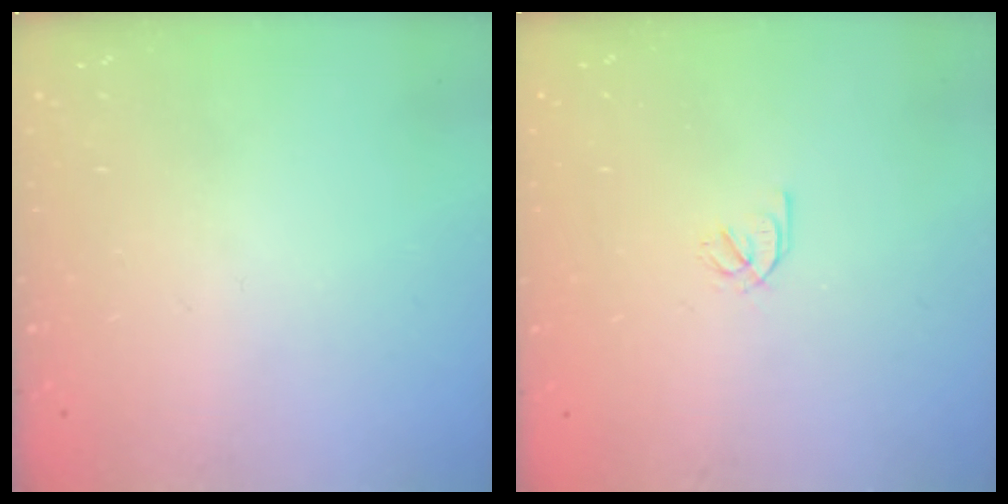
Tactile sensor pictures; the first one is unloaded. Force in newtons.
{"total": 2.1, "press": 1.9, "slide": 0.8}